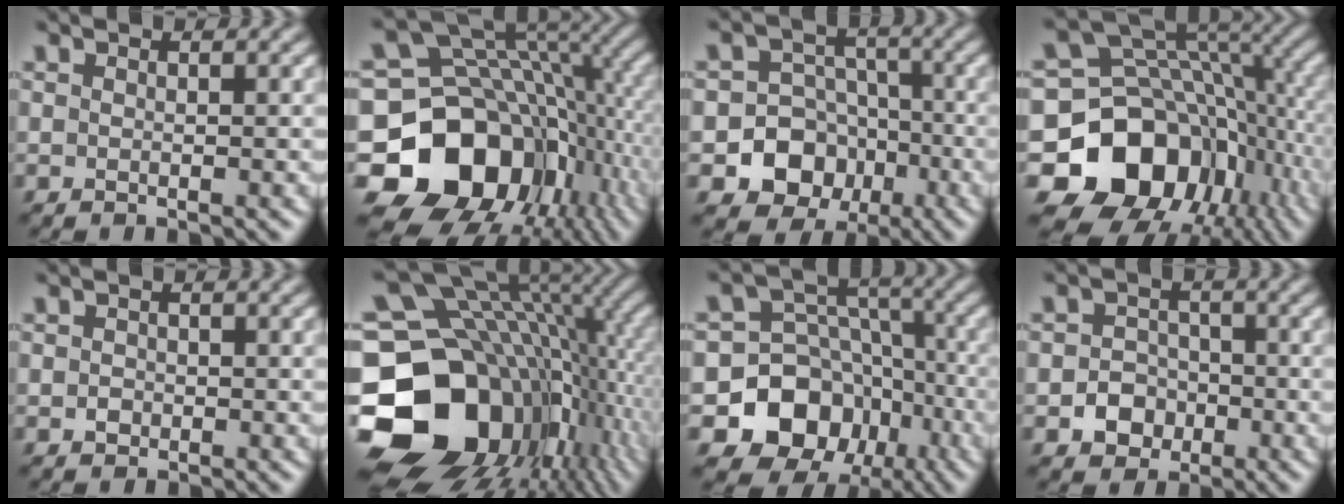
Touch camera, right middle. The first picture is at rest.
{"total": 16.3, "force": [-4.4, 13.0, 8.8], "torque": [-0.157, -0.019, -0.078]}
{"total": 9.5, "force": [-3.8, 8.4, 2.3], "torque": [-0.019, -0.014, -0.091]}
{"total": 14.6, "force": [-5.3, 11.6, 7.1], "torque": [-0.120, -0.012, -0.098]}
{"total": 0.9, "force": [-0.2, 0.8, 0.2], "torque": [-0.004, -0.003, -0.003]}
{"total": 19.6, "force": [-3.9, 15.3, 11.6], "torque": [-0.242, -0.033, -0.043]}
{"total": 9.2, "force": [-4.3, 7.5, 3.2], "torque": [-0.045, -0.007, -0.085]}
{"total": 3.1, "force": [-1.4, 2.6, 0.9], "torque": [-0.006, -0.001, -0.028]}